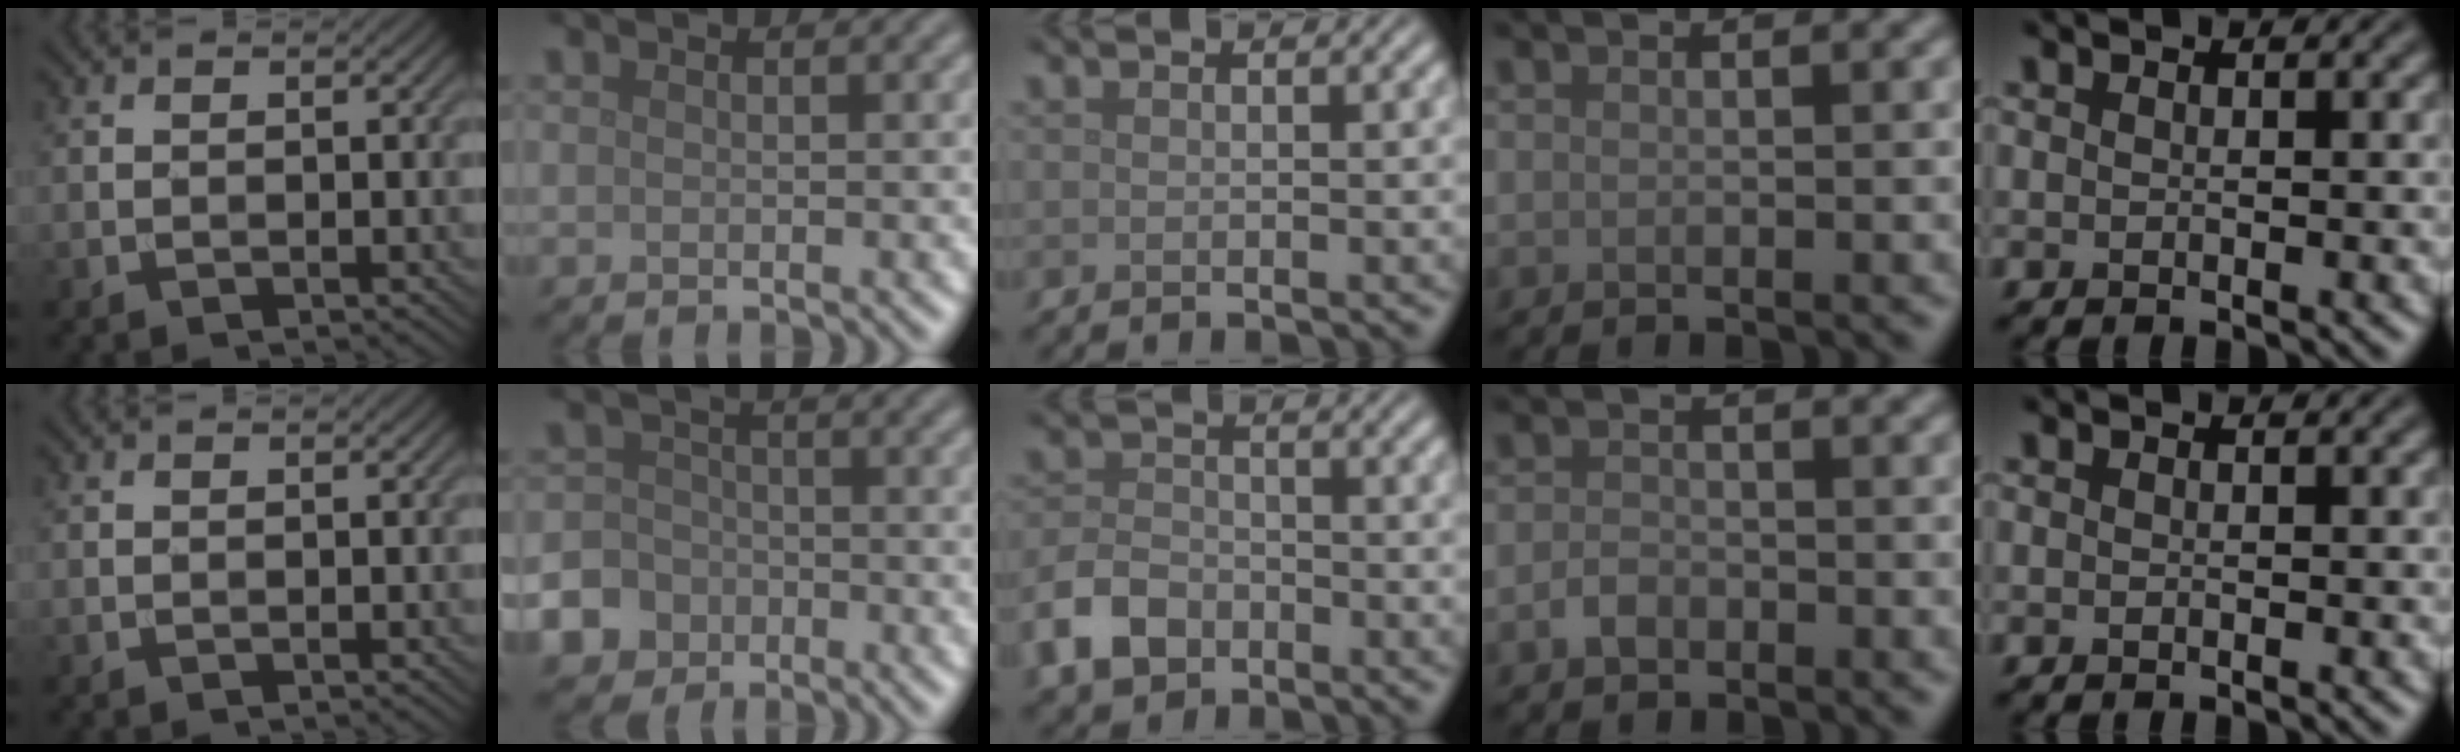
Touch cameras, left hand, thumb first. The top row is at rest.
{"index": {"total": 8.1, "force": [-4.5, 6.5, 1.6], "torque": [-0.038, -0.028, -0.096]}, "middle": {"total": 4.1, "force": [-2.3, 2.8, 2.0], "torque": [-0.042, -0.001, -0.051]}, "ring": {"total": 1.5, "force": [-0.8, 1.0, 0.7], "torque": [-0.012, 0.003, -0.019]}}